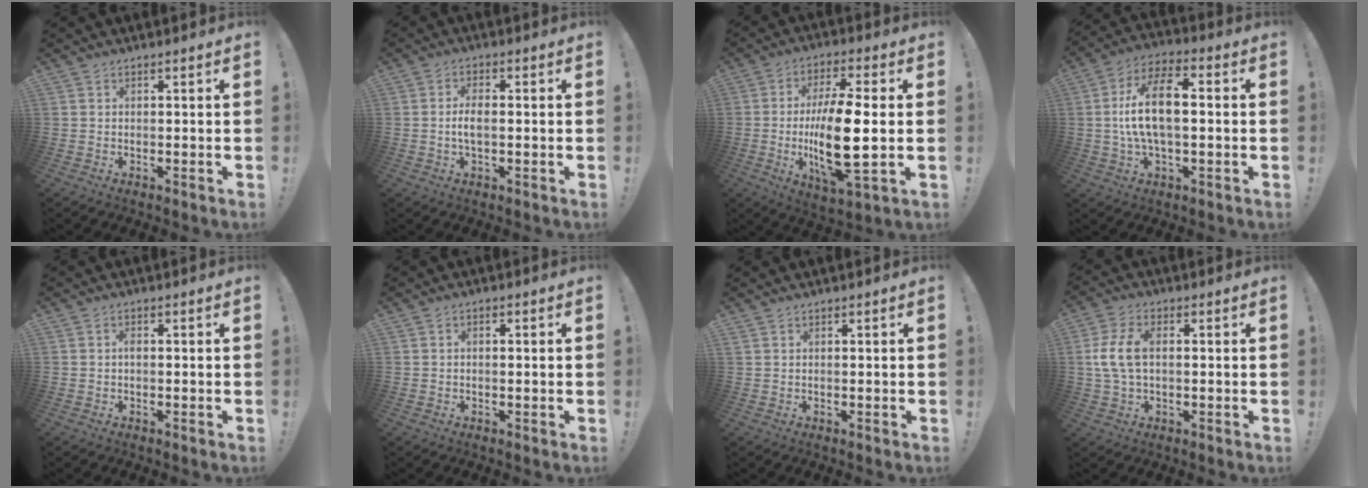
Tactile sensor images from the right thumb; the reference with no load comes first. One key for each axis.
{"total": 4.1, "fx": -0.5, "fy": 1.6, "fz": 3.8, "tx": -0.073, "ty": 0.004, "tz": -0.012}
{"total": 17.3, "fx": -1.5, "fy": 4.4, "fz": 16.6, "tx": -0.323, "ty": -0.012, "tz": -0.030}
{"total": 14.2, "fx": 0.4, "fy": 6.4, "fz": 12.7, "tx": -0.227, "ty": 0.010, "tz": 0.003}
{"total": 1.0, "fx": -0.4, "fy": 0.4, "fz": 0.8, "tx": -0.022, "ty": 0.006, "tz": -0.006}
{"total": 0.9, "fx": -0.5, "fy": 0.3, "fz": 0.6, "tx": -0.009, "ty": 0.003, "tz": -0.009}
{"total": 0.5, "fx": 0.4, "fy": -0.1, "fz": 0.3, "tx": -0.005, "ty": 0.000, "tz": 0.007}
{"total": 8.6, "fx": 0.6, "fy": 5.1, "fz": 7.0, "tx": -0.138, "ty": 0.005, "tz": 0.016}